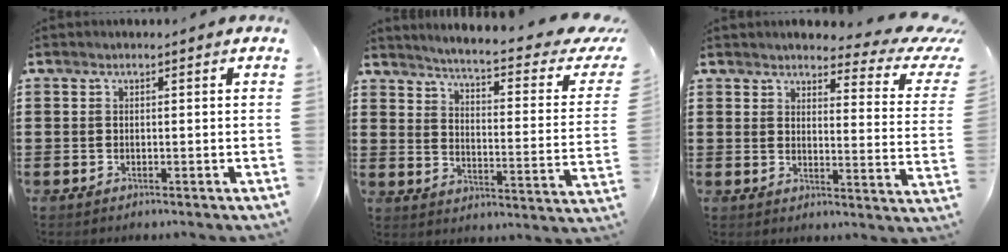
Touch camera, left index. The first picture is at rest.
{"total": 4.2, "force": [3.3, -0.6, 2.6], "torque": [-0.069, -0.035, 0.046]}
{"total": 4.6, "force": [3.8, 0.8, 2.4], "torque": [-0.042, -0.033, 0.058]}